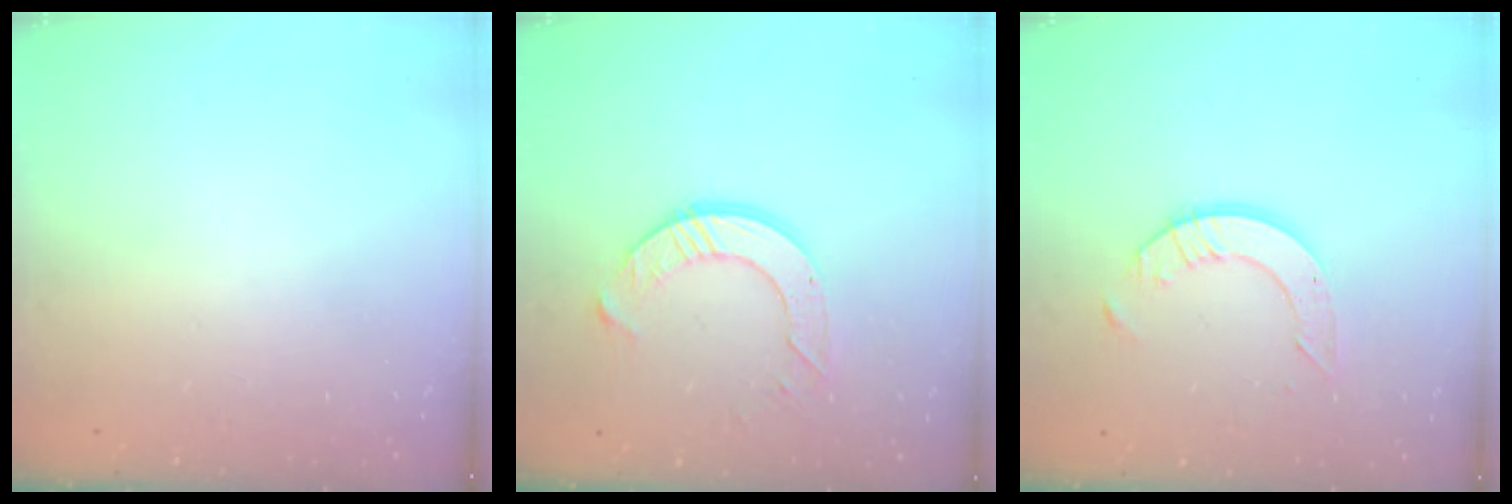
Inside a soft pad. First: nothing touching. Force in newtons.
{"total": 9.1, "press": 9.0, "slide": 0.7}
{"total": 6.9, "press": 6.8, "slide": 0.7}